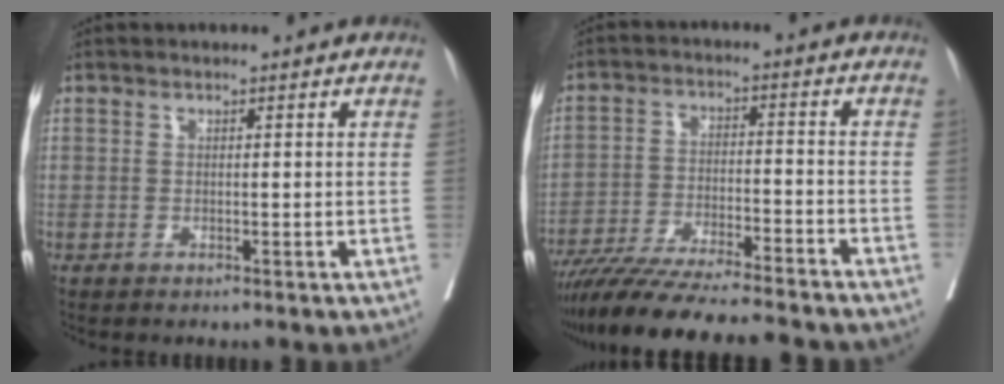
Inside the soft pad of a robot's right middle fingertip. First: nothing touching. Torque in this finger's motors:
{"motor_torque": [1.09, -1.05, 0.31, 0.11]}